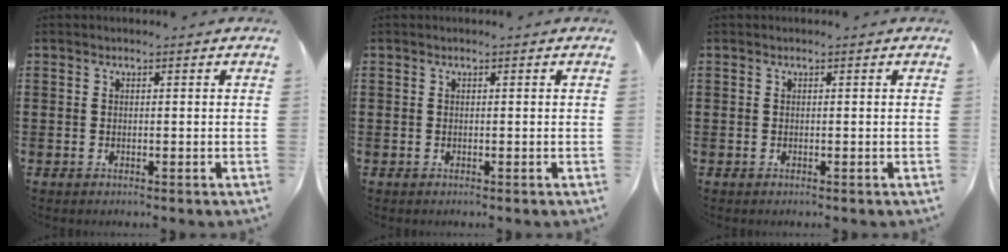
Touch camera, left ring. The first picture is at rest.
{"total": 0.0}
{"total": 0.0}